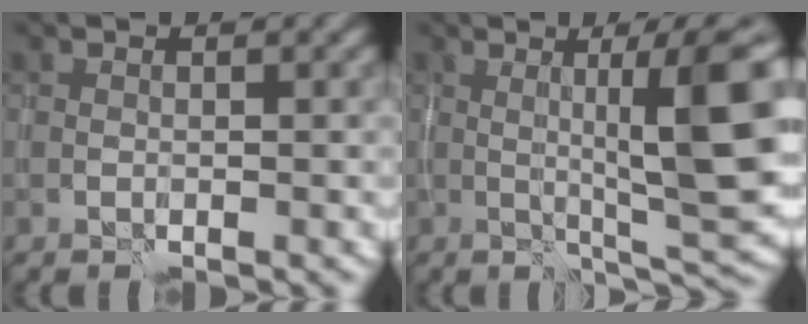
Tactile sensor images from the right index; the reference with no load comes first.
{"total": 10.1, "force": [1.1, 1.6, 9.9], "torque": [-0.138, 0.008, 0.021]}